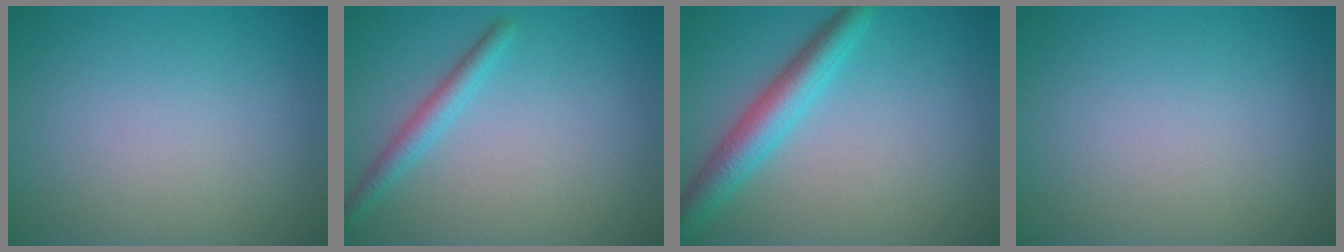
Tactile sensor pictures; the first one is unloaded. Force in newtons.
{"total": 2.1, "press": 2.1, "slide": 0.2}
{"total": 4.2, "press": 4.2, "slide": 0.2}
{"total": 0.0}